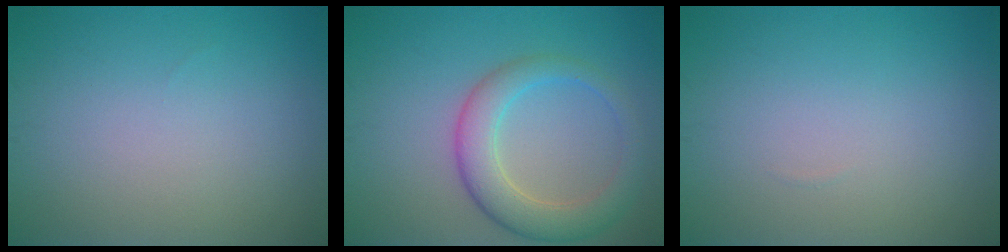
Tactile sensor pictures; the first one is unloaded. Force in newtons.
{"total": 4.8, "press": 4.8, "slide": 0.3}
{"total": 0.0}